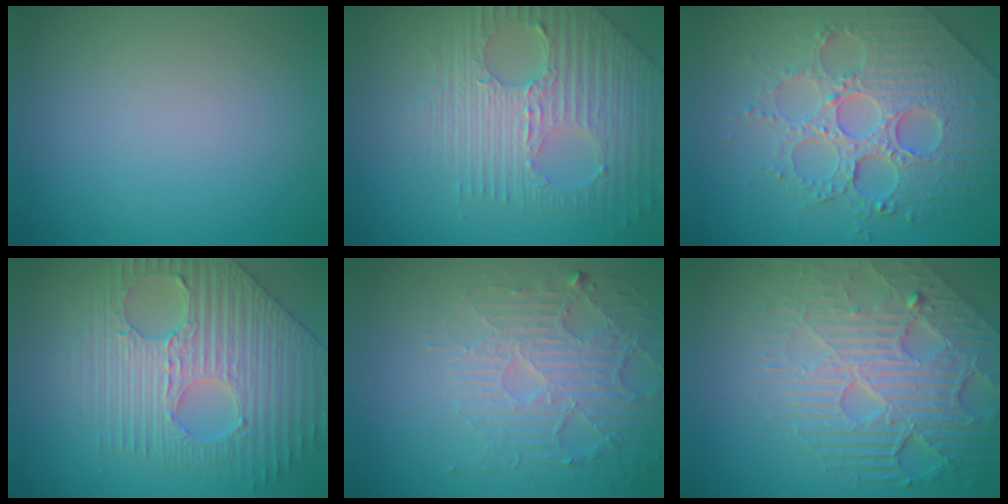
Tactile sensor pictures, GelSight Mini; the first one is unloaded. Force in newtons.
{"total": 7.6, "press": 5.1, "slide": 5.6}
{"total": 6.7, "press": 5.7, "slide": 3.4}
{"total": 6.1, "press": 5.3, "slide": 2.9}
{"total": 5.1, "press": 3.5, "slide": 3.7}
{"total": 8.2, "press": 5.9, "slide": 5.7}